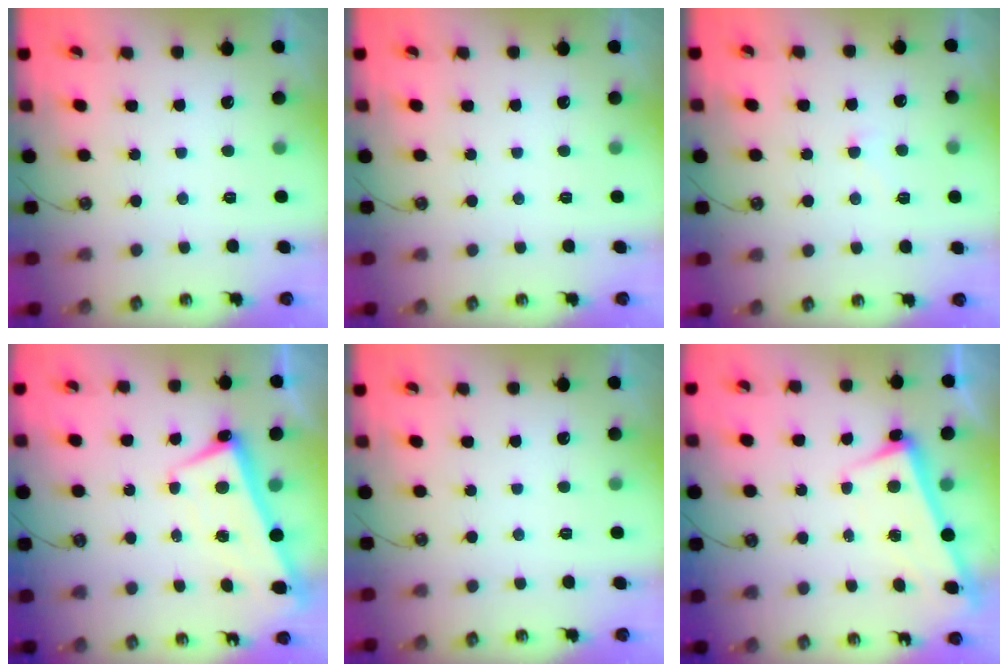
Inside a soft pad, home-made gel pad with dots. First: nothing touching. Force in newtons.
{"total": 0.0}
{"total": 4.6, "press": 4.5, "slide": 0.5}
{"total": 2.7, "press": 2.7, "slide": 0.4}
{"total": 0.0}
{"total": 2.5, "press": 2.4, "slide": 0.7}